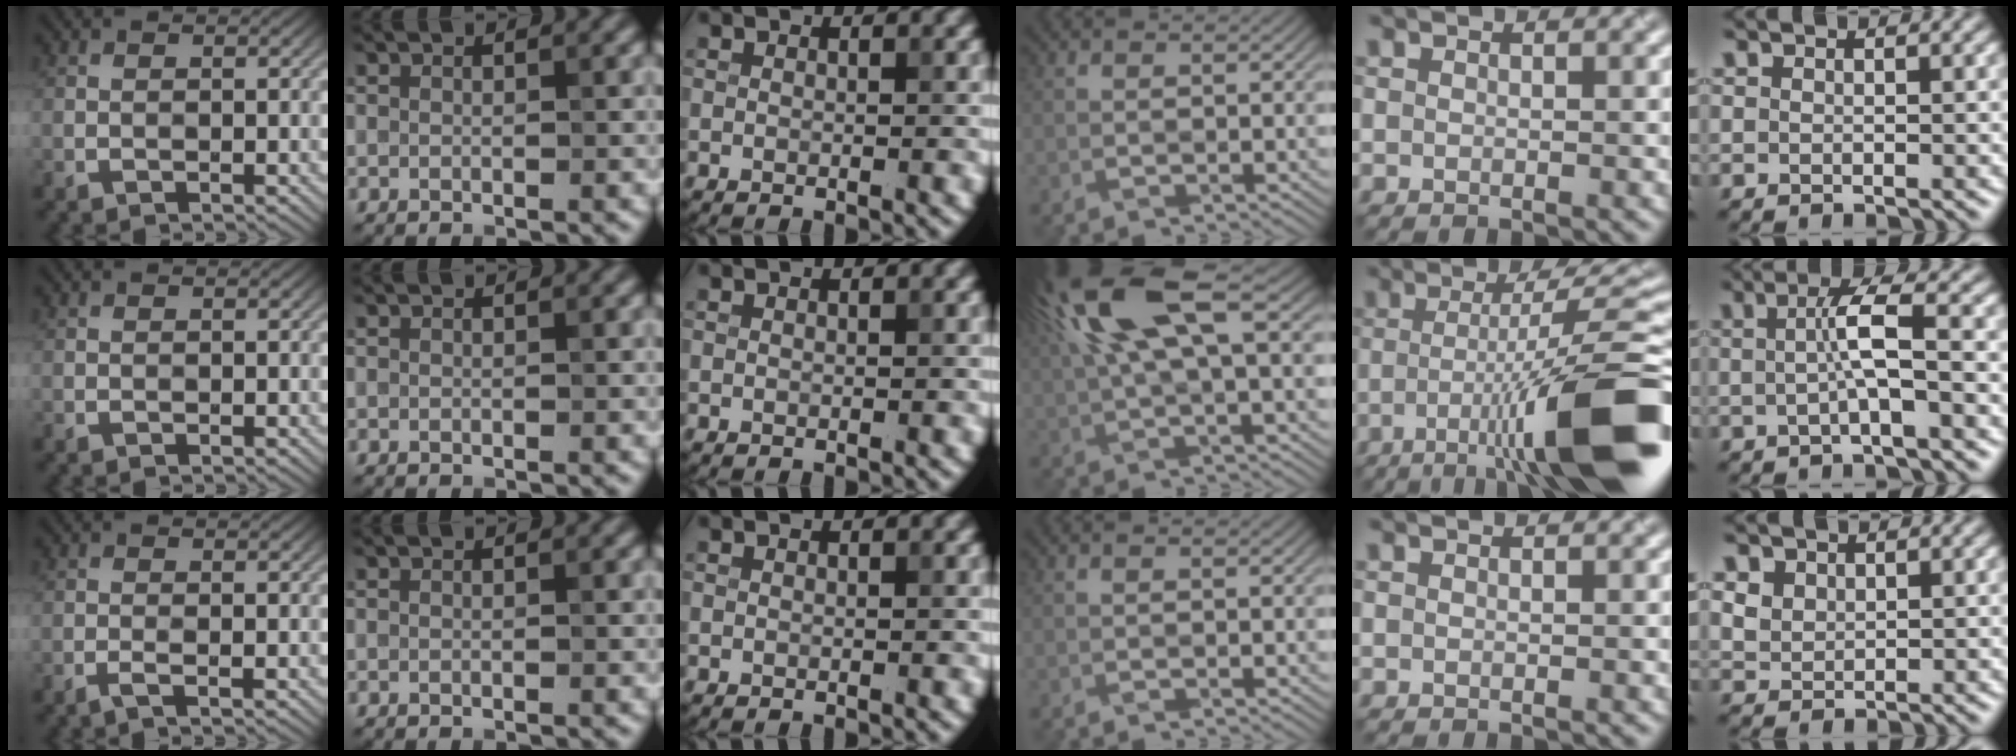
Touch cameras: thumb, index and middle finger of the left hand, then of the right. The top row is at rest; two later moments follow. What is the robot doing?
{"motion": "wrap", "object": "bandana"}